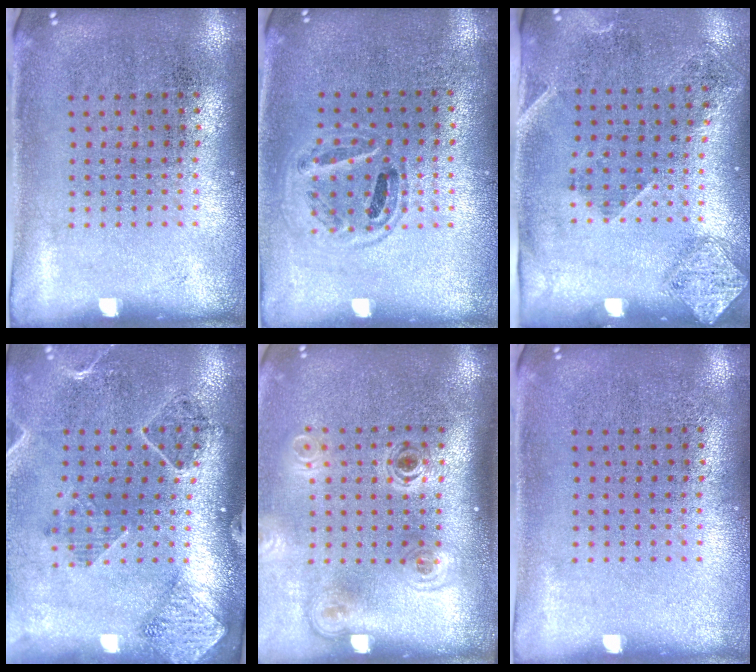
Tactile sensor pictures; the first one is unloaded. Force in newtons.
{"total": 0.9, "press": 0.9, "slide": 0.4}
{"total": 1.8, "press": 1.2, "slide": 1.3}
{"total": 1.5, "press": 1.5, "slide": 0.0}
{"total": 1.9, "press": 1.2, "slide": 1.4}
{"total": 0.0}